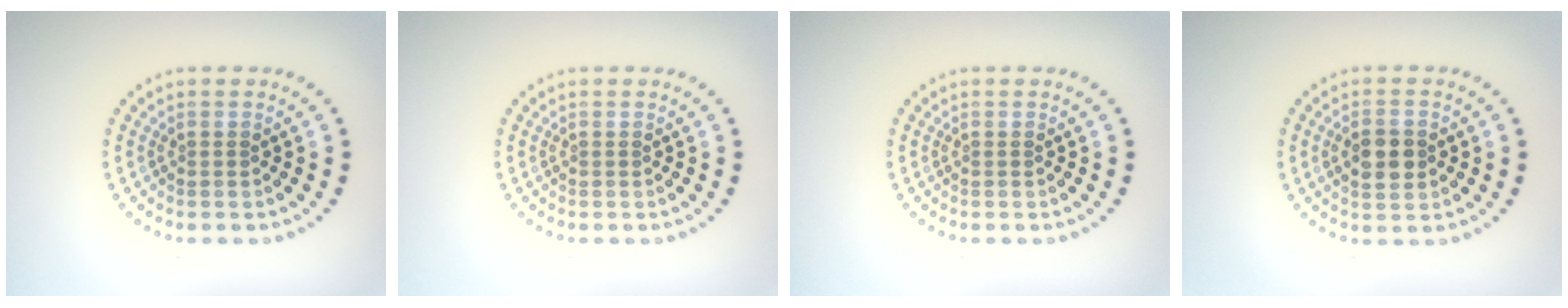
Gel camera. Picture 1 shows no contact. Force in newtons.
{"total": 0.0}
{"total": 0.0}
{"total": 3.4, "press": 3.4, "slide": 0.2}